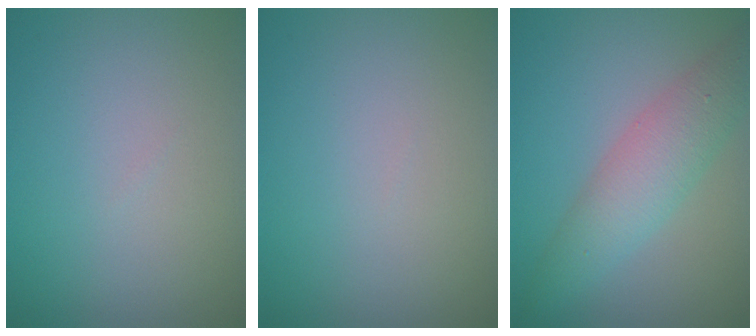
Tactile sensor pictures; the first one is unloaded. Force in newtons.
{"total": 0.0}
{"total": 4.6, "press": 4.6, "slide": 0.1}